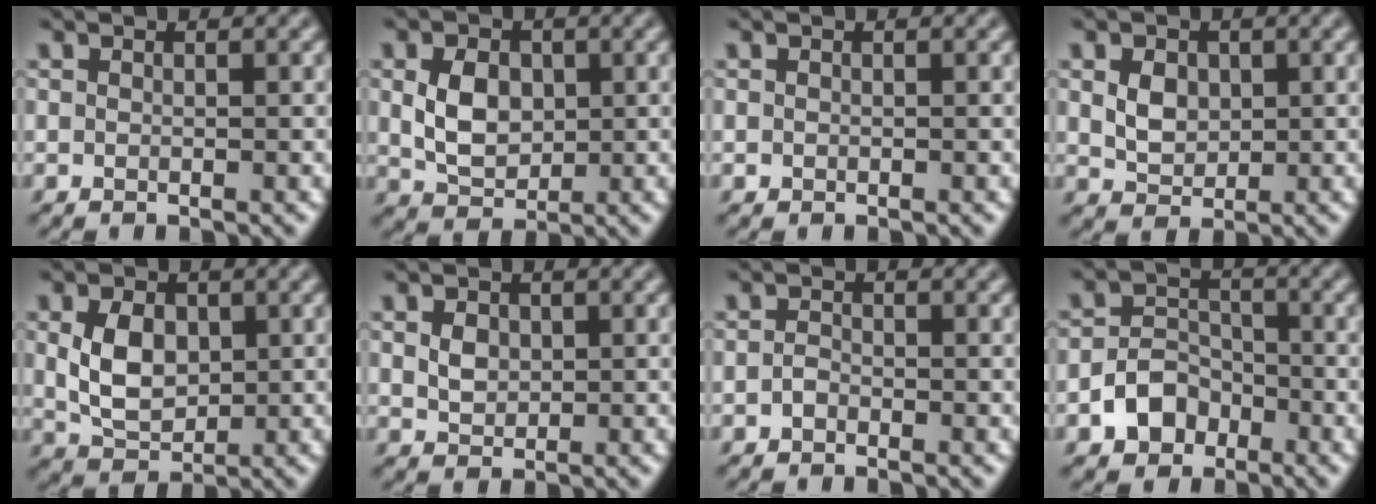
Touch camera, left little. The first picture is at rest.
{"total": 4.0, "force": [0.3, 2.9, 2.7], "torque": [-0.065, -0.003, 0.005]}
{"total": 0.0}
{"total": 2.4, "force": [0.4, 1.9, 1.5], "torque": [-0.035, -0.001, 0.007]}
{"total": 4.5, "force": [0.4, 3.1, 3.2], "torque": [-0.075, -0.001, 0.009]}
{"total": 1.7, "force": [0.3, 1.3, 1.0], "torque": [-0.025, 0.000, 0.005]}
{"total": 0.9, "force": [-0.6, 0.6, 0.4], "torque": [-0.010, 0.001, -0.016]}
{"total": 3.8, "force": [-2.1, 2.8, 1.6], "torque": [-0.027, 0.004, -0.038]}